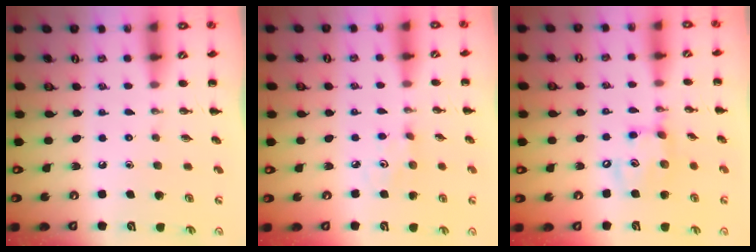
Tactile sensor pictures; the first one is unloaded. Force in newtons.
{"total": 2.7, "press": 2.6, "slide": 0.6}
{"total": 10.5, "press": 10.4, "slide": 1.6}